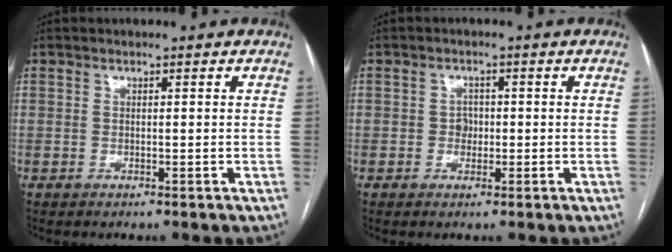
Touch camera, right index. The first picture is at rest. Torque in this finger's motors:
{"motor_torque": [0.14, 0.07, 0.02, 0.01]}